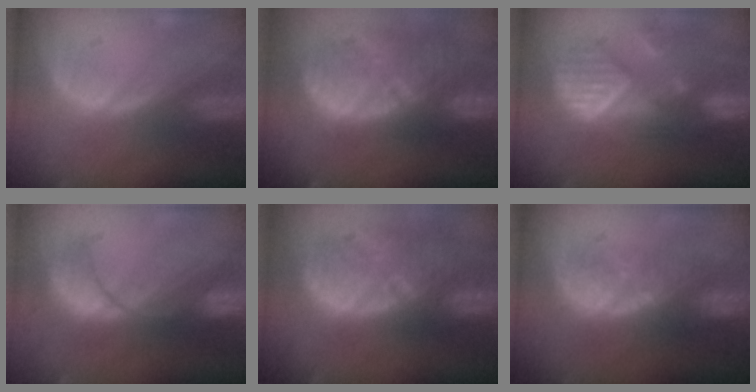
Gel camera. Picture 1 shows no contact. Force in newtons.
{"total": 12.8, "press": 11.3, "slide": 6.0}
{"total": 10.6, "press": 9.7, "slide": 4.3}
{"total": 8.4, "press": 8.2, "slide": 1.8}
{"total": 12.3, "press": 11.3, "slide": 4.8}
{"total": 7.9, "press": 7.5, "slide": 2.5}